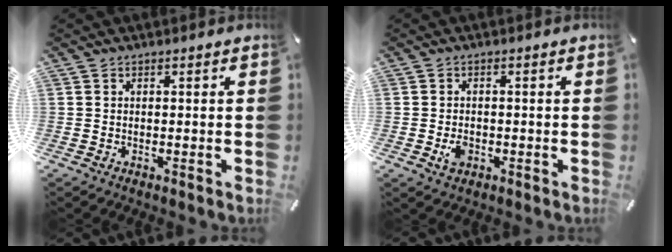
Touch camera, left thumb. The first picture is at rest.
{"total": 2.8, "force": [-0.8, 2.2, 1.6], "torque": [-0.028, -0.003, -0.016]}